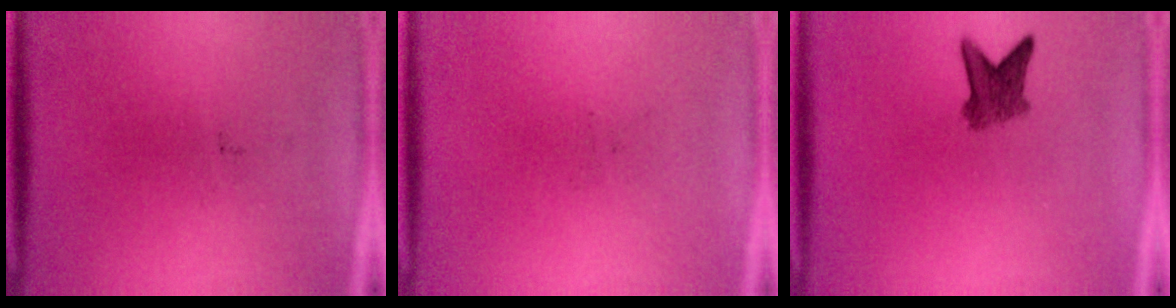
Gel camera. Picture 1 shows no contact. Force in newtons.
{"total": 0.0}
{"total": 3.9}